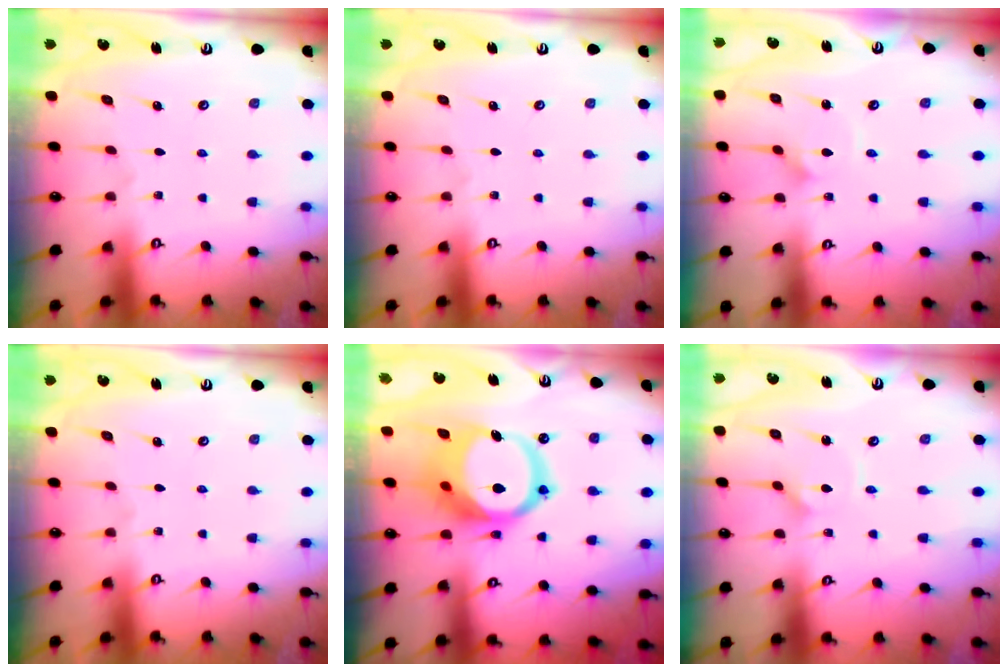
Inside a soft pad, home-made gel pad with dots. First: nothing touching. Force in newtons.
{"total": 0.0}
{"total": 2.1, "press": 2.1, "slide": 0.1}
{"total": 0.0}
{"total": 16.6, "press": 16.5, "slide": 1.9}
{"total": 2.3, "press": 2.2, "slide": 0.7}